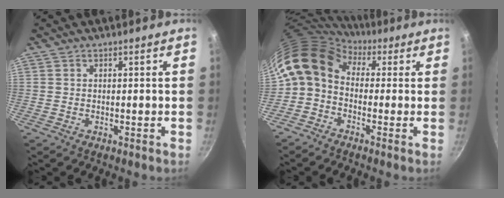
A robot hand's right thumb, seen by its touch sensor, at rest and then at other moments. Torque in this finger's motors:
{"motor_torque": [0.17, 1.77, 0.96, -0.98, 0.35]}